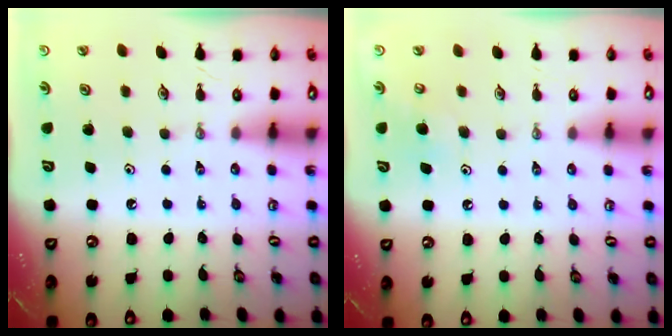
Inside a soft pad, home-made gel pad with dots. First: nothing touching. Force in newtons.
{"total": 5.7, "press": 5.7, "slide": 0.9}